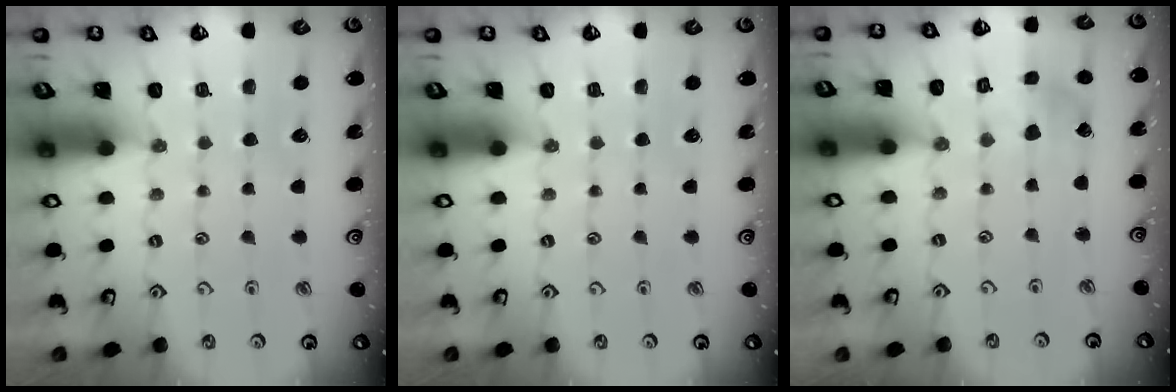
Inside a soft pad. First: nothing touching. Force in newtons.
{"total": 0.0}
{"total": 2.5, "press": 2.5, "slide": 0.3}